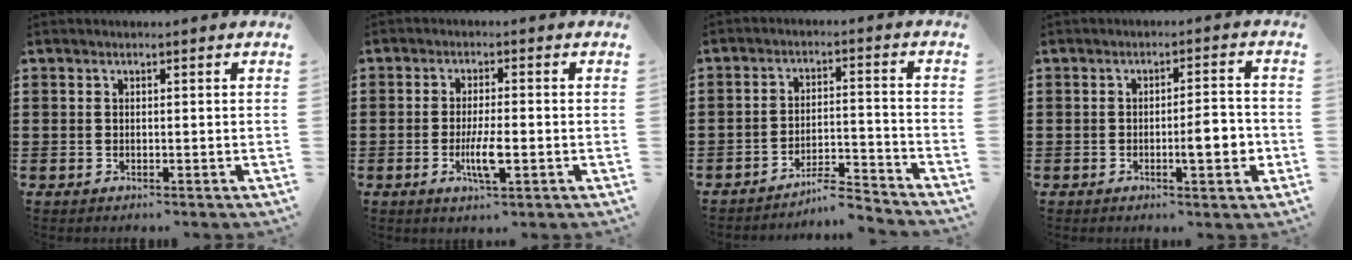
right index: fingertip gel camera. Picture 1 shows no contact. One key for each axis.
{"total": 4.9, "fx": -1.6, "fy": 1.0, "fz": 4.5, "tx": -0.089, "ty": -0.005, "tz": -0.031}
{"total": 5.3, "fx": -5.0, "fy": 0.1, "fz": 1.9, "tx": -0.035, "ty": -0.005, "tz": -0.097}
{"total": 5.3, "fx": -1.3, "fy": 1.3, "fz": 5.0, "tx": -0.065, "ty": -0.002, "tz": -0.026}